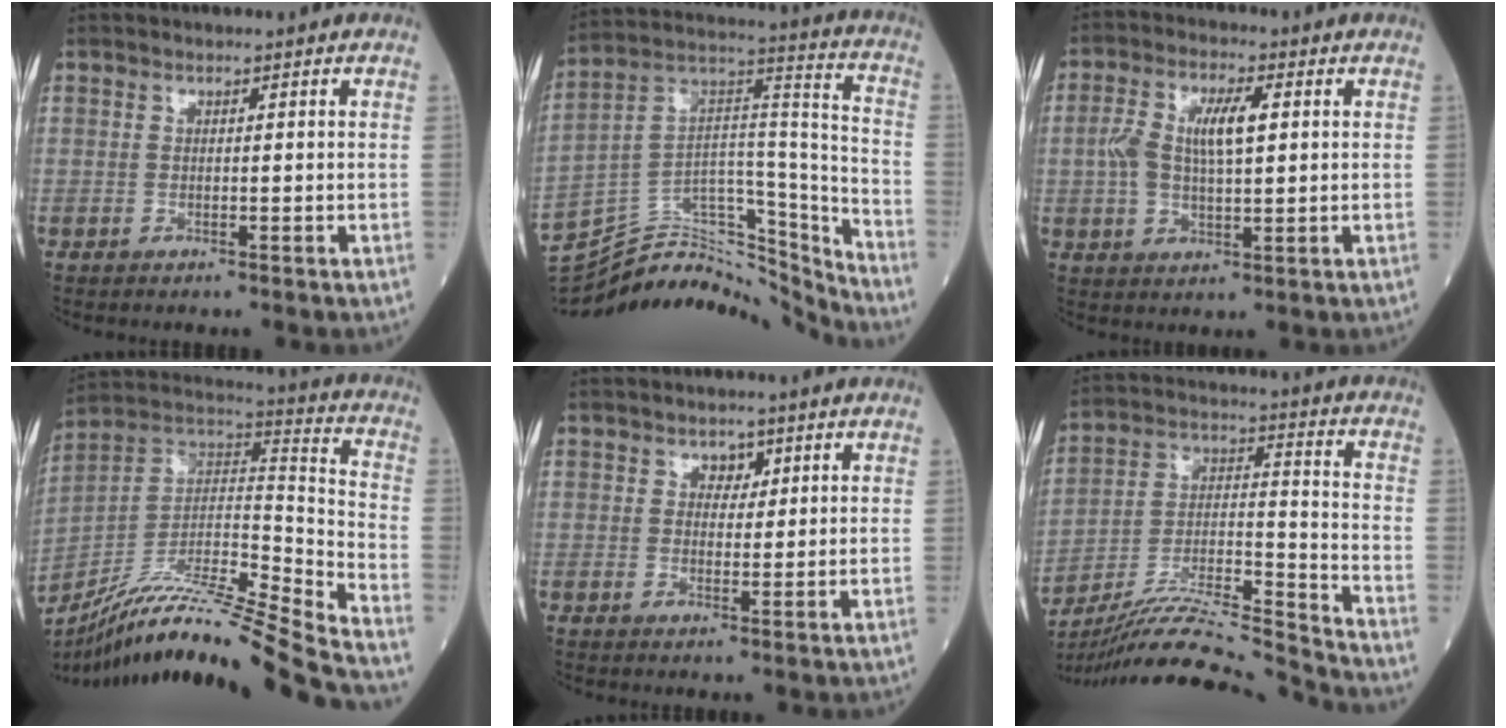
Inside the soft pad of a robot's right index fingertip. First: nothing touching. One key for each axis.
{"total": 23.1, "fx": -22.2, "fy": 3.5, "fz": 5.2, "tx": -0.100, "ty": 0.053, "tz": -0.354}
{"total": 8.2, "fx": 1.2, "fy": 2.9, "fz": 7.6, "tx": -0.160, "ty": 0.017, "tz": 0.025}
{"total": 26.4, "fx": -22.7, "fy": -1.1, "fz": 13.4, "tx": -0.214, "ty": -0.019, "tz": -0.383}
{"total": 2.2, "fx": 1.1, "fy": 1.5, "fz": 1.1, "tx": -0.009, "ty": 0.001, "tz": 0.016}
{"total": 18.5, "fx": -17.8, "fy": -1.8, "fz": 4.8, "tx": -0.097, "ty": 0.012, "tz": -0.307}